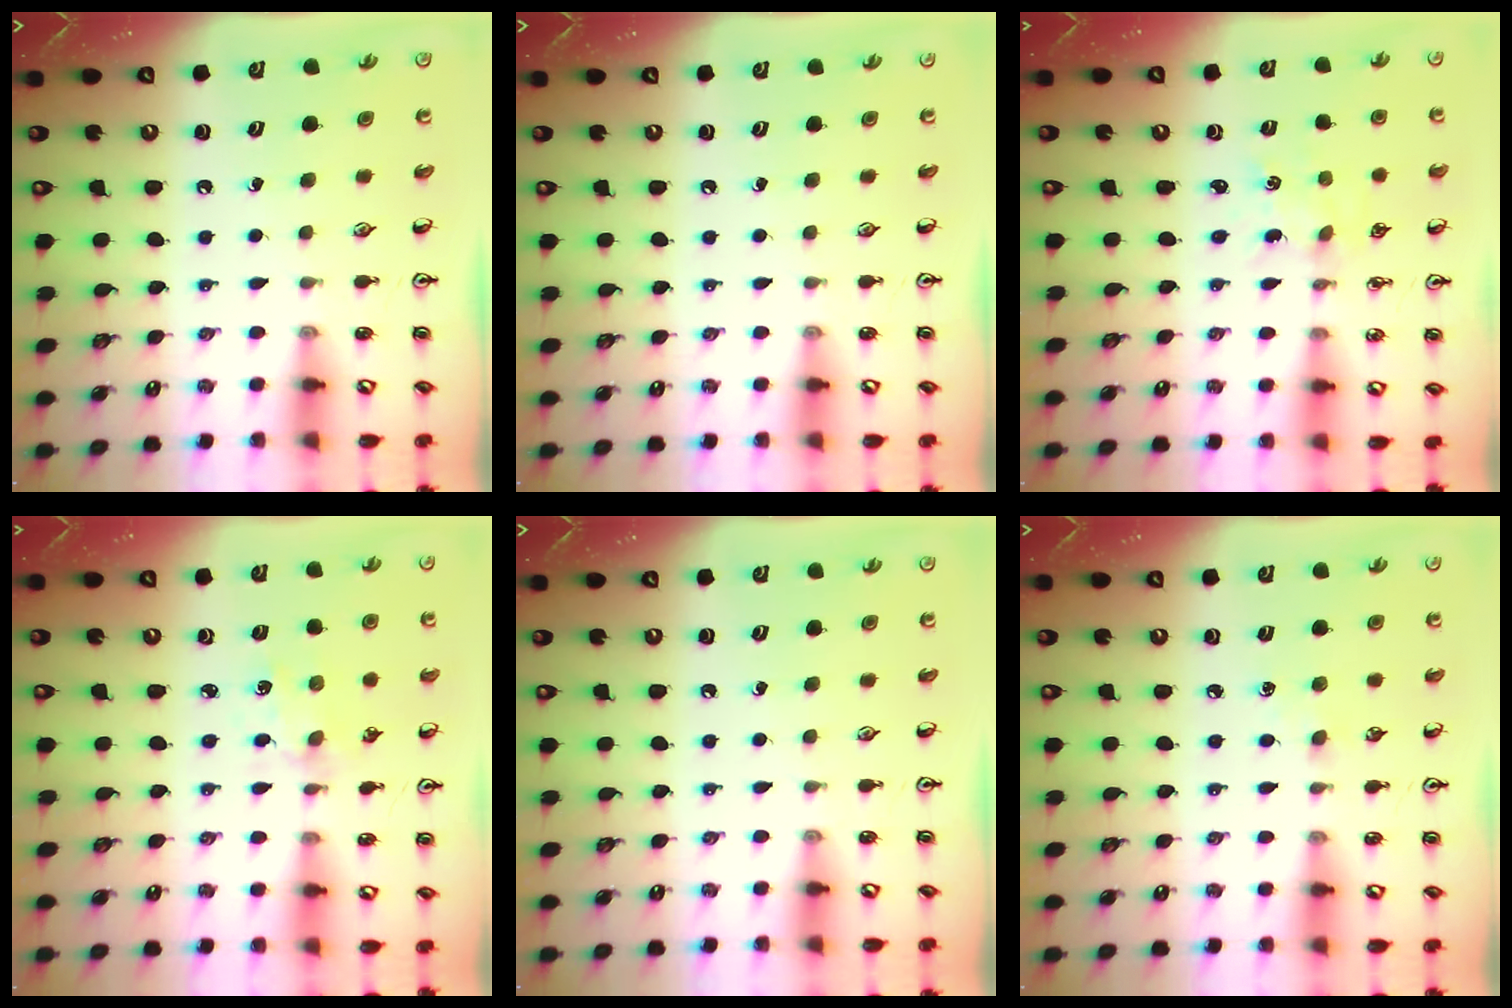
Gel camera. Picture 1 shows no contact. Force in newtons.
{"total": 0.0}
{"total": 1.4, "press": 1.4, "slide": 0.2}
{"total": 1.4, "press": 1.4, "slide": 0.2}
{"total": 0.0}
{"total": 4.1, "press": 4.1, "slide": 0.6}